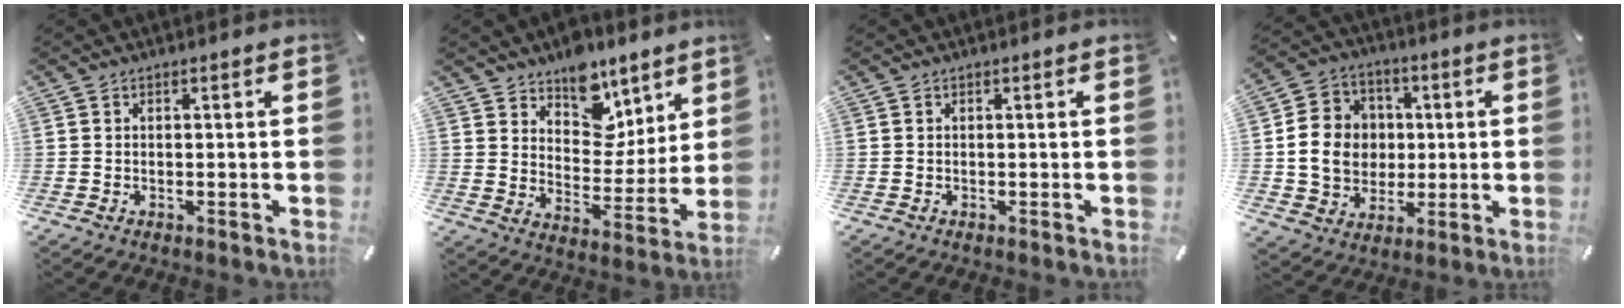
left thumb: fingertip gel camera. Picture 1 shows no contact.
{"total": 11.5, "force": [8.5, 7.3, 2.4], "torque": [-0.028, -0.088, 0.156]}
{"total": 0.0}
{"total": 12.4, "force": [0.1, 11.4, 5.0], "torque": [-0.097, 0.012, 0.009]}